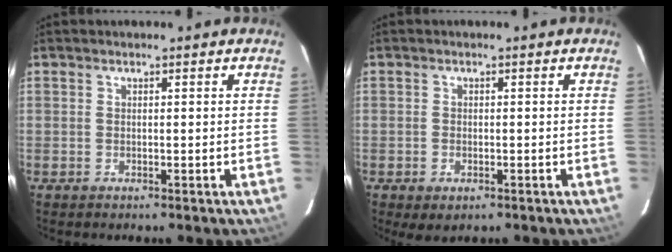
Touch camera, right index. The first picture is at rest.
{"total": 2.5, "force": [-1.2, 1.6, 1.4], "torque": [-0.025, -0.010, -0.017]}